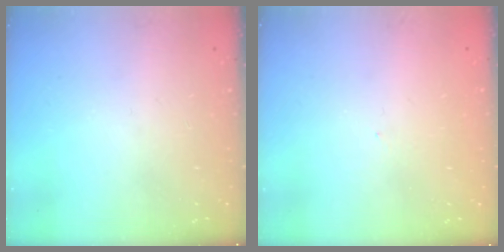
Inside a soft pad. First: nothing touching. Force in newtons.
{"total": 2.0, "press": 2.0, "slide": 0.3}